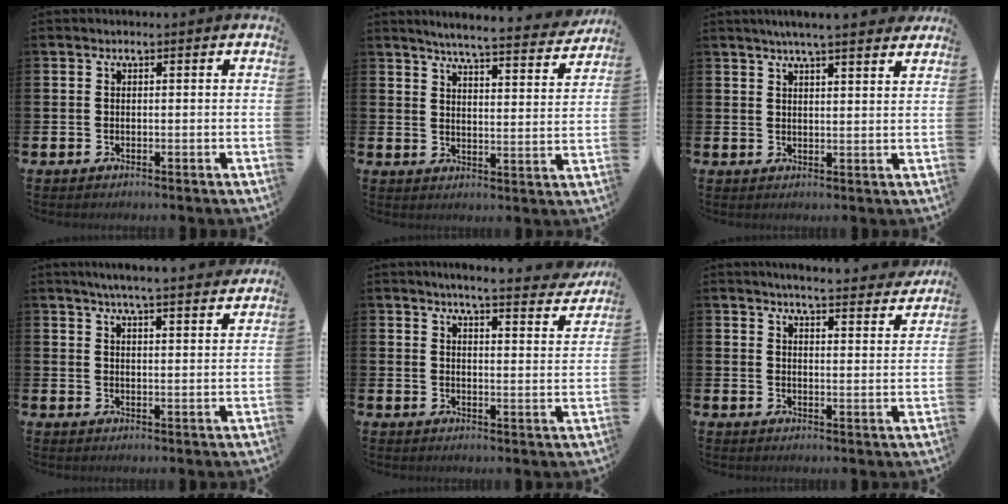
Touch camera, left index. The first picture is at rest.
{"total": 5.7, "force": [5.4, 0.1, 1.6], "torque": [-0.037, -0.044, 0.089]}
{"total": 4.8, "force": [4.5, -0.2, 1.7], "torque": [-0.033, -0.017, 0.078]}
{"total": 5.4, "force": [5.2, -0.4, 1.3], "torque": [-0.034, -0.030, 0.092]}
{"total": 5.0, "force": [4.8, -0.1, 1.4], "torque": [-0.031, -0.036, 0.078]}
{"total": 5.2, "force": [5.1, -0.1, 0.9], "torque": [-0.021, -0.039, 0.087]}